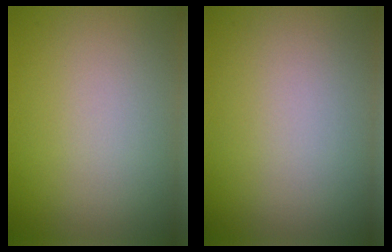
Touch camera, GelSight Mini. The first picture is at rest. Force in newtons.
{"total": 0.0}